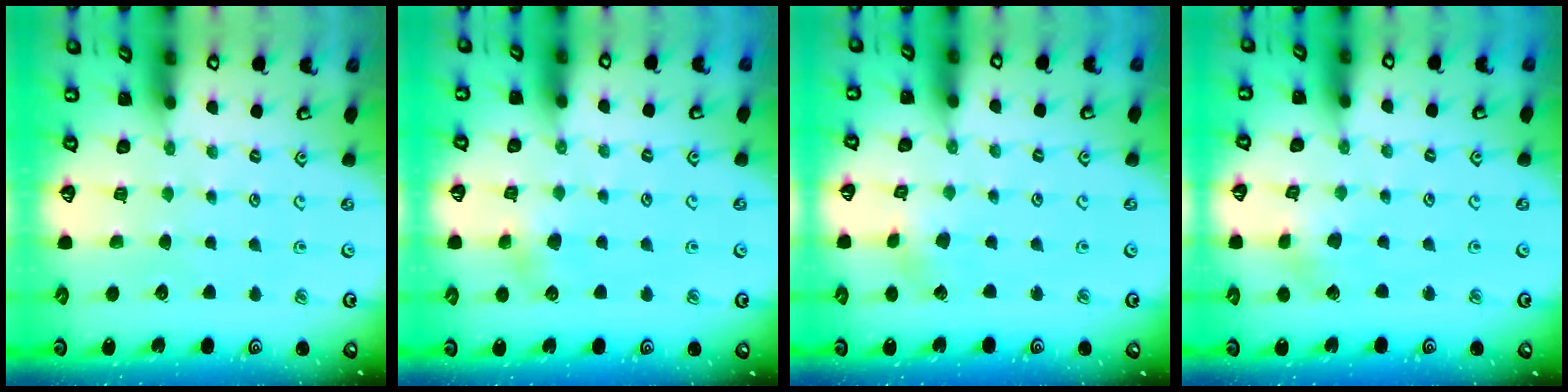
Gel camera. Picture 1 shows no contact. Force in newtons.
{"total": 4.8, "press": 4.7, "slide": 0.5}
{"total": 2.8, "press": 2.8, "slide": 0.1}
{"total": 3.3, "press": 3.3, "slide": 0.6}